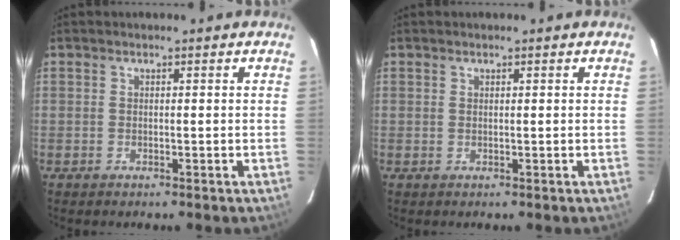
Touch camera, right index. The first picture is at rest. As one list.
[{"total": 0.0}]